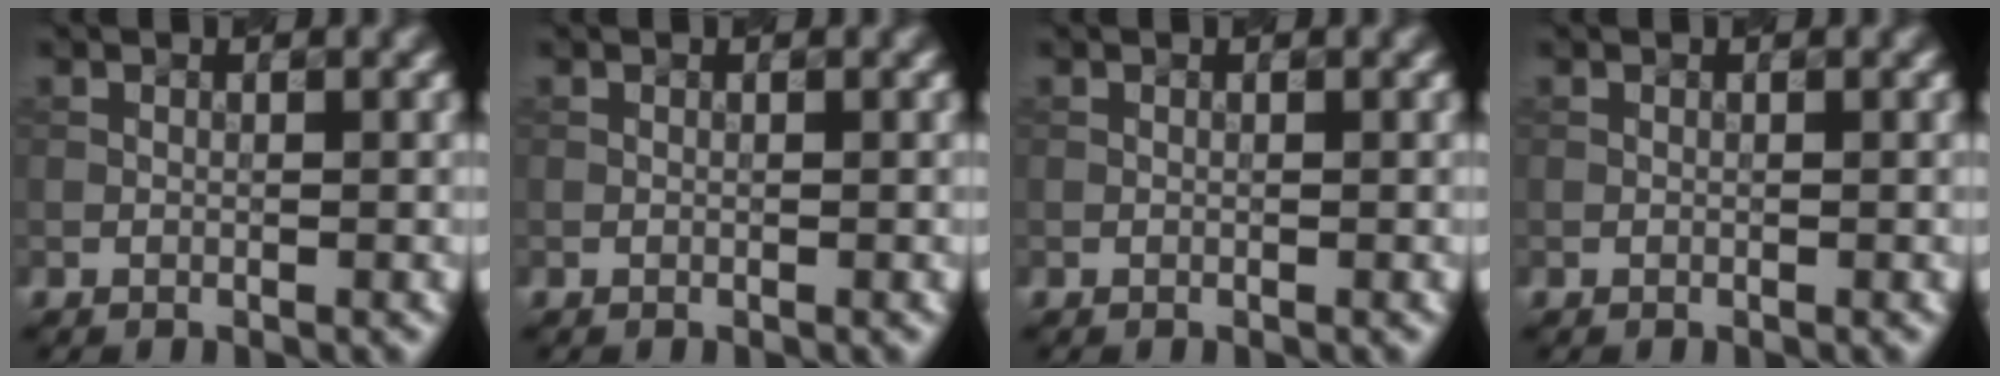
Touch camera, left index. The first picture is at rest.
{"total": 0.0}
{"total": 0.0}
{"total": 0.0}